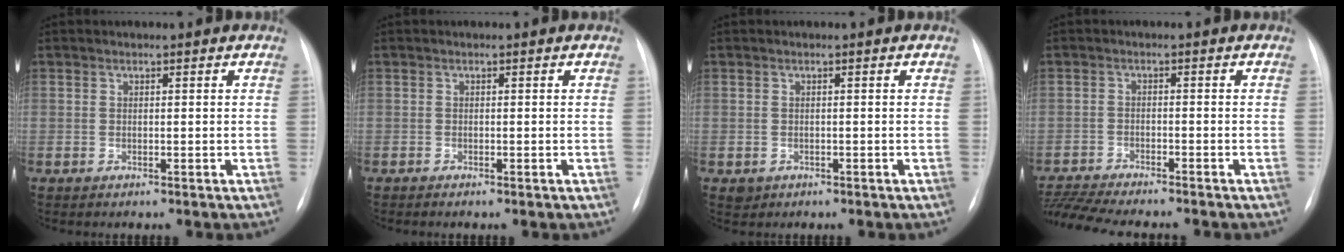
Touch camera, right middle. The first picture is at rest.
{"total": 0.0}
{"total": 1.2, "force": [-0.5, 1.1, 0.2], "torque": [-0.004, 0.002, -0.002]}
{"total": 11.4, "force": [-10.4, 0.8, 4.6], "torque": [-0.076, -0.003, -0.161]}